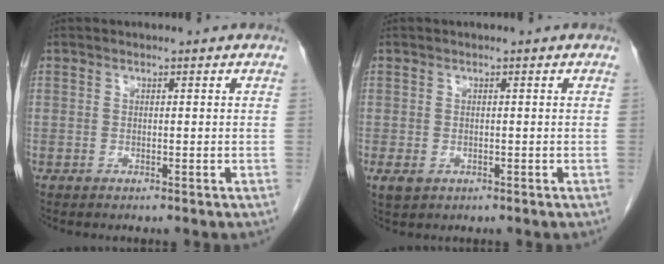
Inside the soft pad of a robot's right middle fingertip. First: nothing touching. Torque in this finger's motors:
{"motor_torque": [0.33, -0.03, 0.15, 0.04]}